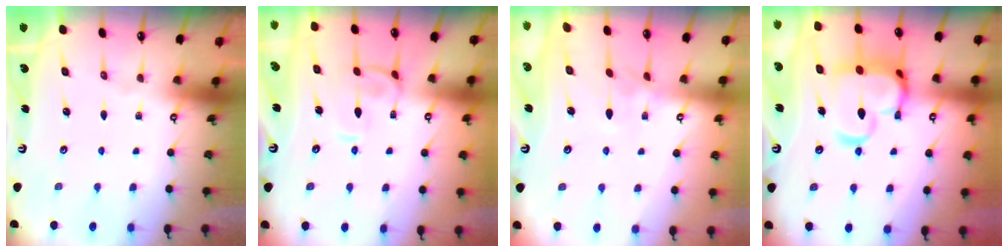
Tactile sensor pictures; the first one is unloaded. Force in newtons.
{"total": 0.7, "press": 0.2, "slide": 0.7}
{"total": 4.8, "press": 4.8, "slide": 0.1}
{"total": 11.0, "press": 10.9, "slide": 1.7}